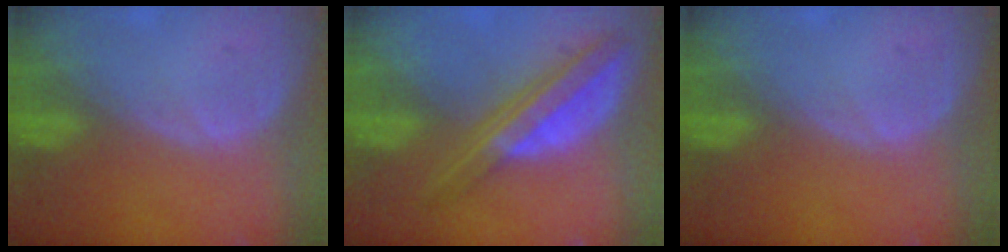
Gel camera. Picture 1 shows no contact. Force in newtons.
{"total": 7.8, "press": 6.6, "slide": 4.1}
{"total": 0.0}